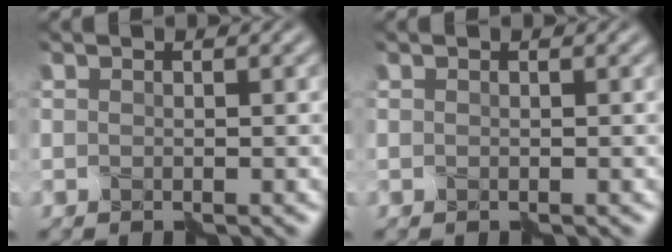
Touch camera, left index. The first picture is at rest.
{"total": 0.0}